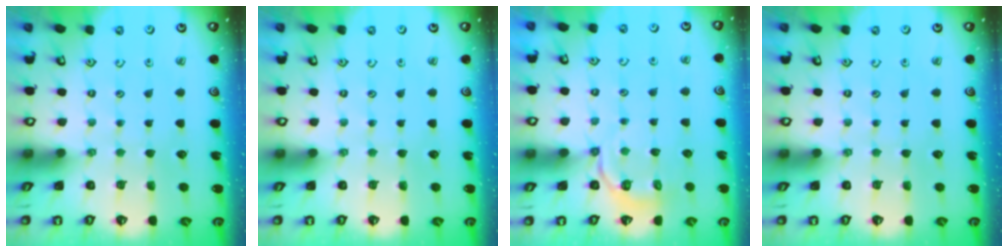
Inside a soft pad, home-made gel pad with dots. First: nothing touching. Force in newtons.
{"total": 0.0}
{"total": 4.2, "press": 3.8, "slide": 1.8}
{"total": 0.0}